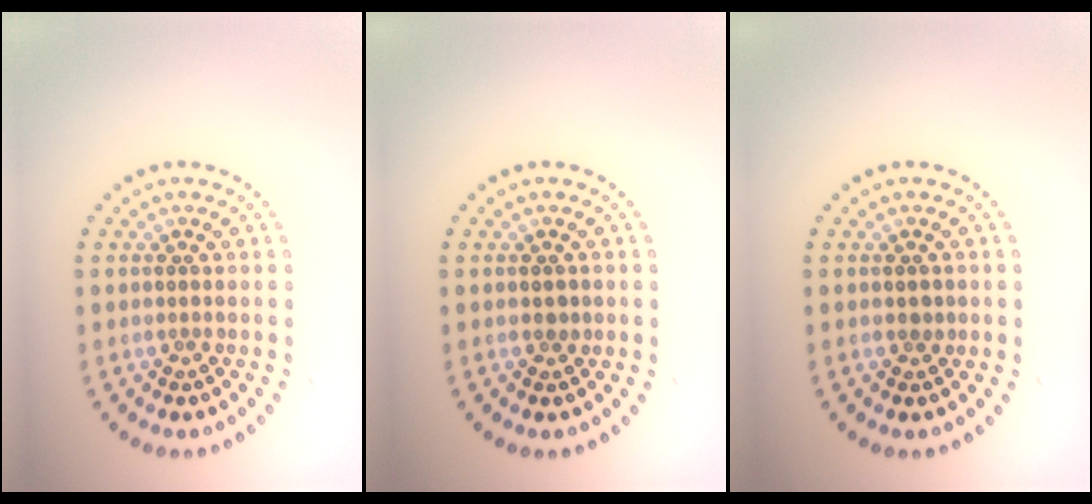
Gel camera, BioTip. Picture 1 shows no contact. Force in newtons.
{"total": 0.8, "press": 0.8, "slide": 0.1}
{"total": 0.8, "press": 0.8, "slide": 0.1}